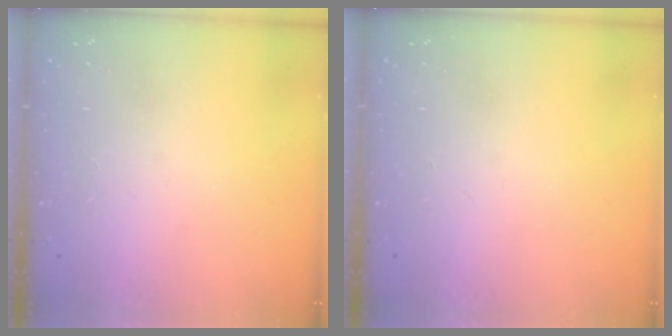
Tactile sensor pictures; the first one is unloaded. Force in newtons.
{"total": 0.0}